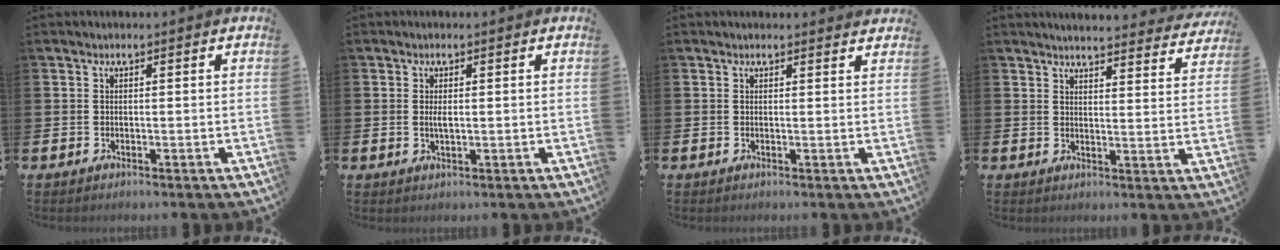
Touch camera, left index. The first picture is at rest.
{"total": 1.5, "force": [0.2, 0.5, 1.4], "torque": [-0.022, 0.001, 0.001]}
{"total": 0.8, "force": [0.8, 0.1, 0.1], "torque": [0.008, -0.003, 0.013]}
{"total": 4.2, "force": [4.1, 0.4, 0.6], "torque": [-0.014, -0.033, 0.070]}